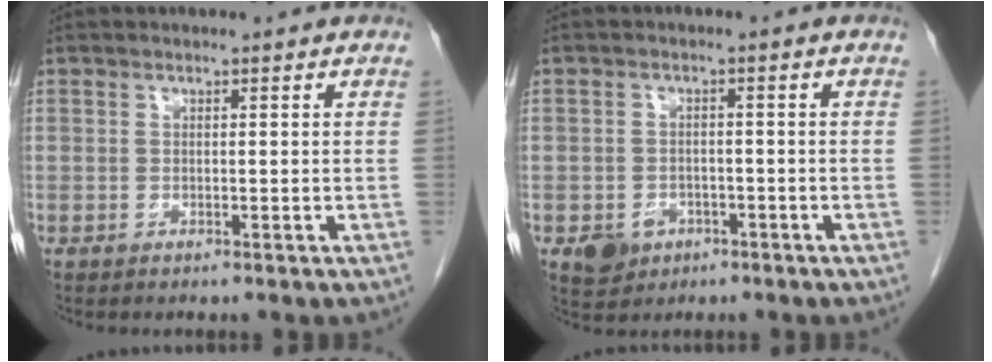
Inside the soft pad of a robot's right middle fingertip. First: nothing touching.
{"total": 4.3, "force": [-2.0, 3.5, 1.4], "torque": [-0.017, 0.005, -0.024]}